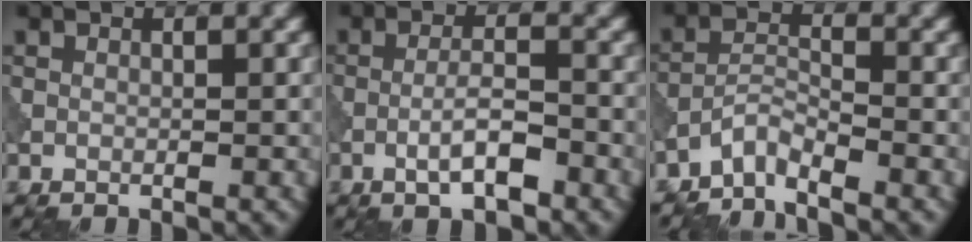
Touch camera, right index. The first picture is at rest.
{"total": 3.7, "force": [-1.7, 0.8, 3.2], "torque": [-0.058, 0.007, -0.034]}
{"total": 2.8, "force": [-2.6, 0.4, 1.0], "torque": [-0.018, 0.006, -0.060]}